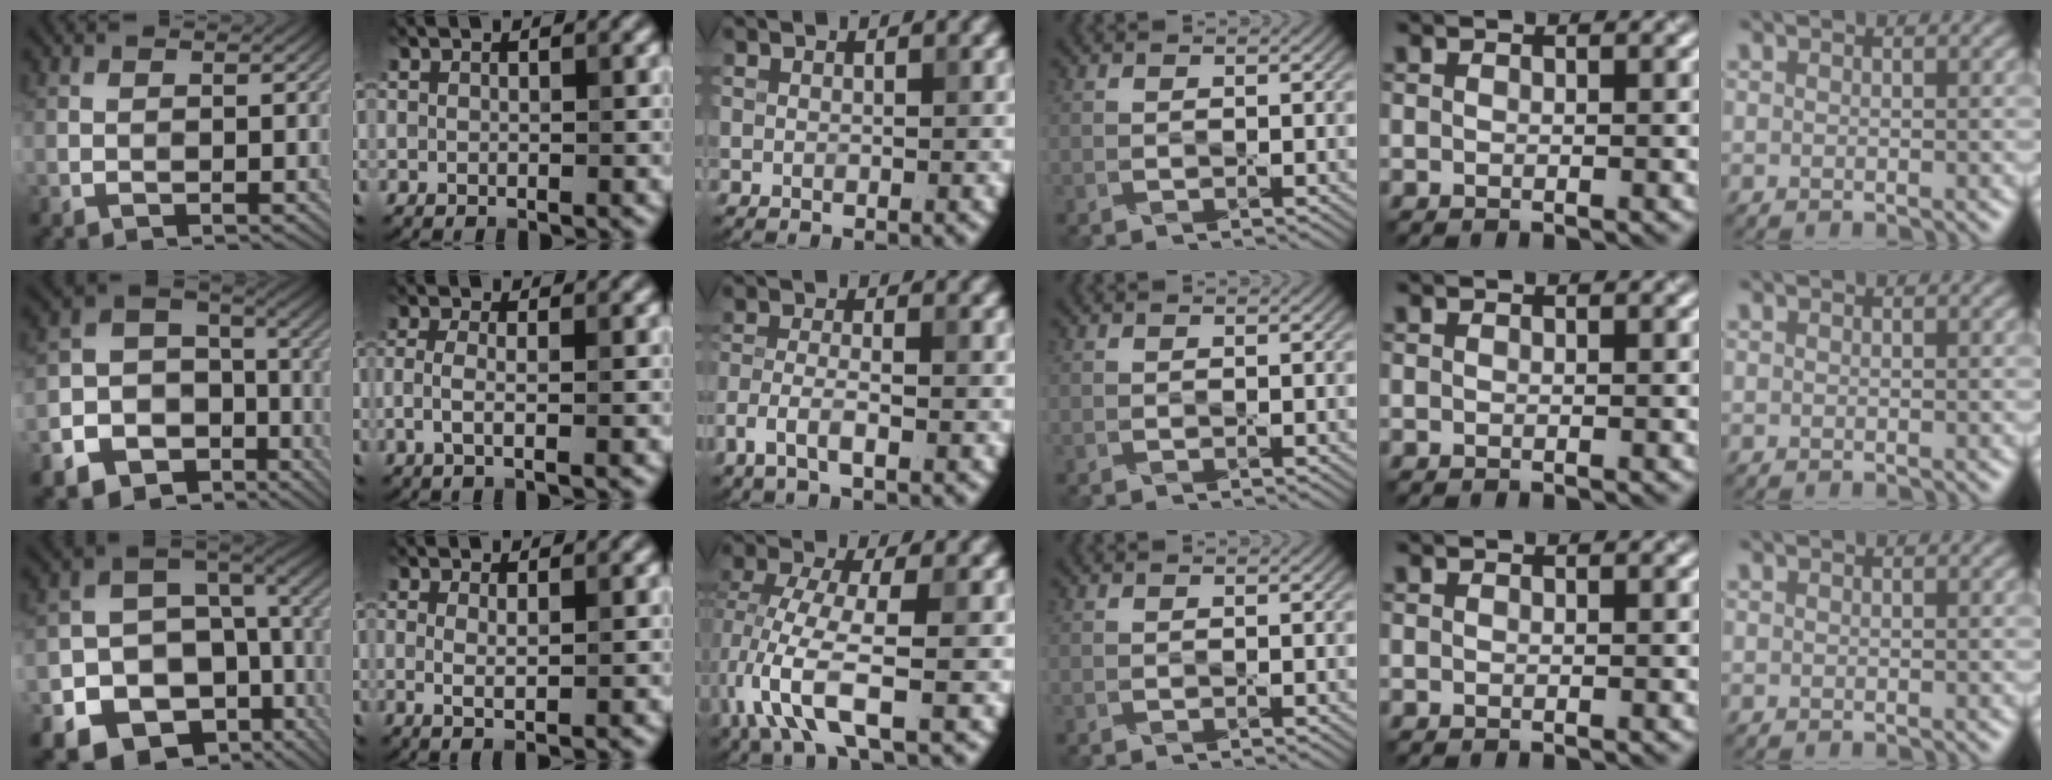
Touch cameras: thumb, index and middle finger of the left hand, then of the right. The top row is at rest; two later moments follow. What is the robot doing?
{"motion": "wipe", "object": "laptop"}